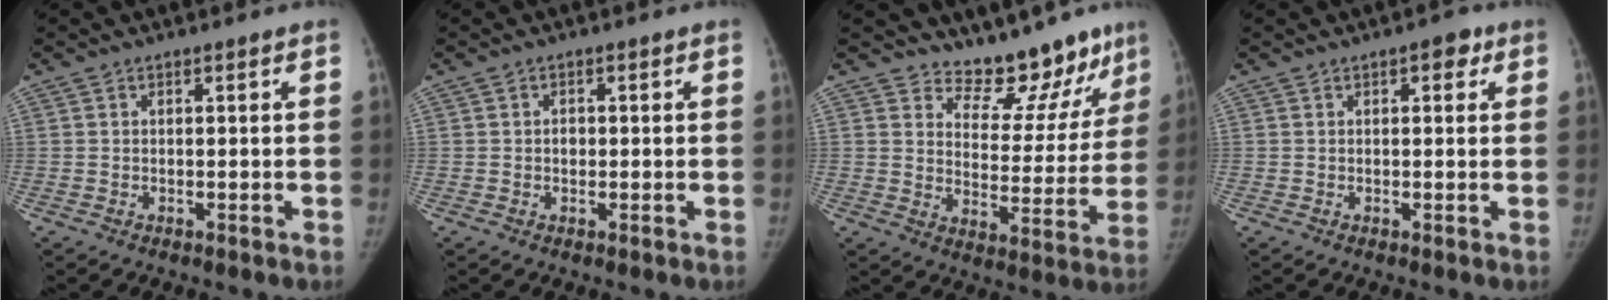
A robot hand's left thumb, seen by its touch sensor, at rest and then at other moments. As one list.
[{"total": 1.5, "force": [0.1, 1.3, 0.8], "torque": [-0.005, 0.003, -0.002]}, {"total": 14.0, "force": [12.4, 5.6, 3.6], "torque": [0.005, -0.104, 0.169]}, {"total": 3.1, "force": [1.4, 1.6, 2.3], "torque": [-0.014, 0.001, 0.012]}]